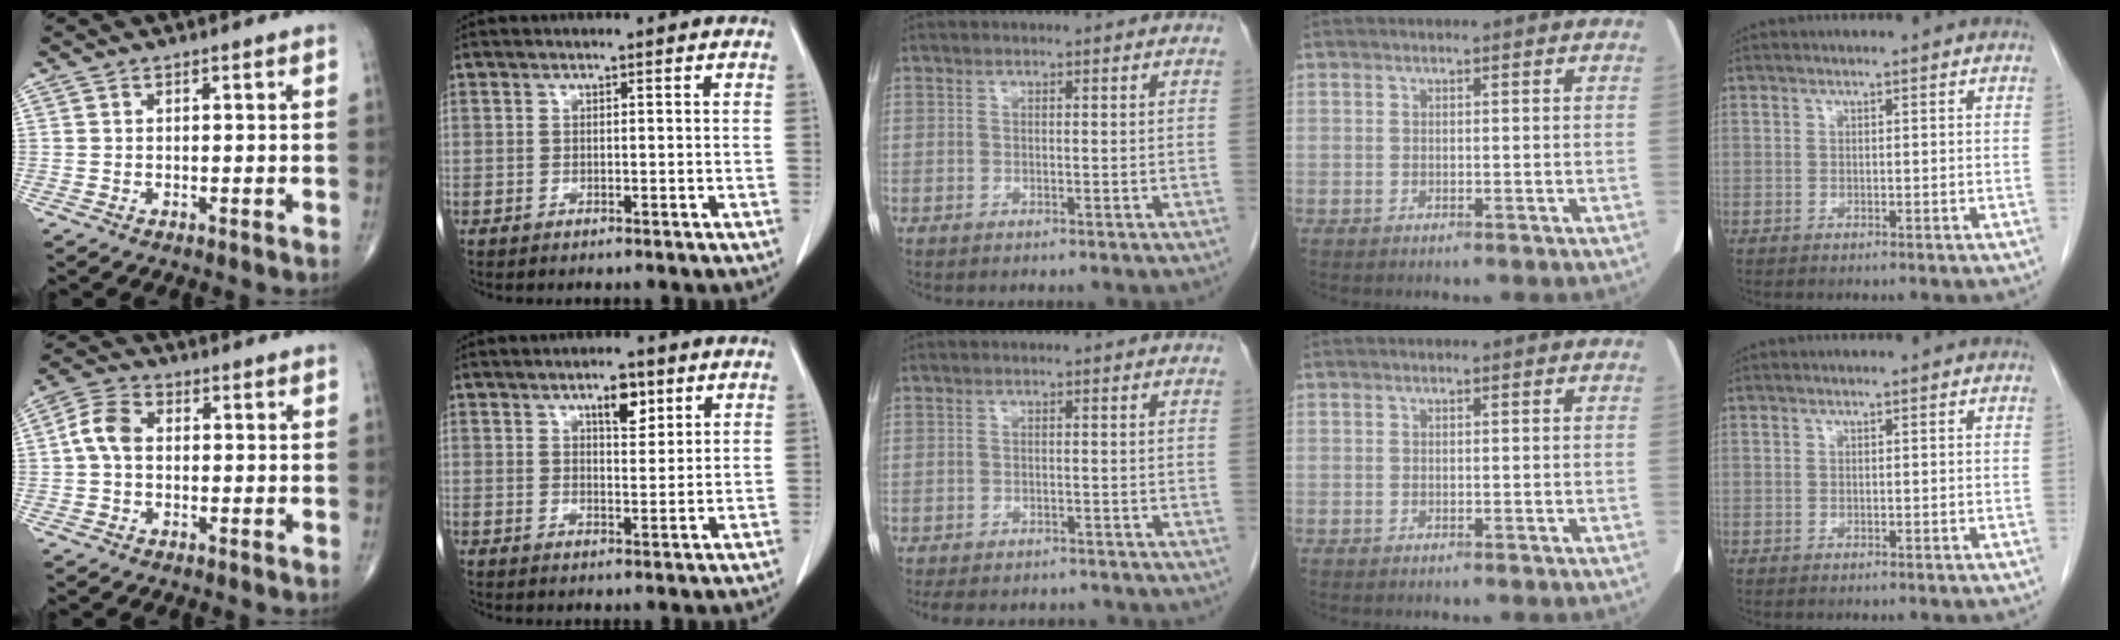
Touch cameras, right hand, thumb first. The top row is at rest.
{"thumb": {"total": 5.9, "force": [0.0, 4.1, 4.2], "torque": [-0.081, 0.020, -0.008]}, "index": {"total": 4.5, "force": [2.5, 1.6, 3.3], "torque": [-0.051, -0.001, 0.040]}, "middle": {"total": 9.3, "force": [-8.3, 3.1, 2.8], "torque": [-0.049, 0.002, -0.104]}}